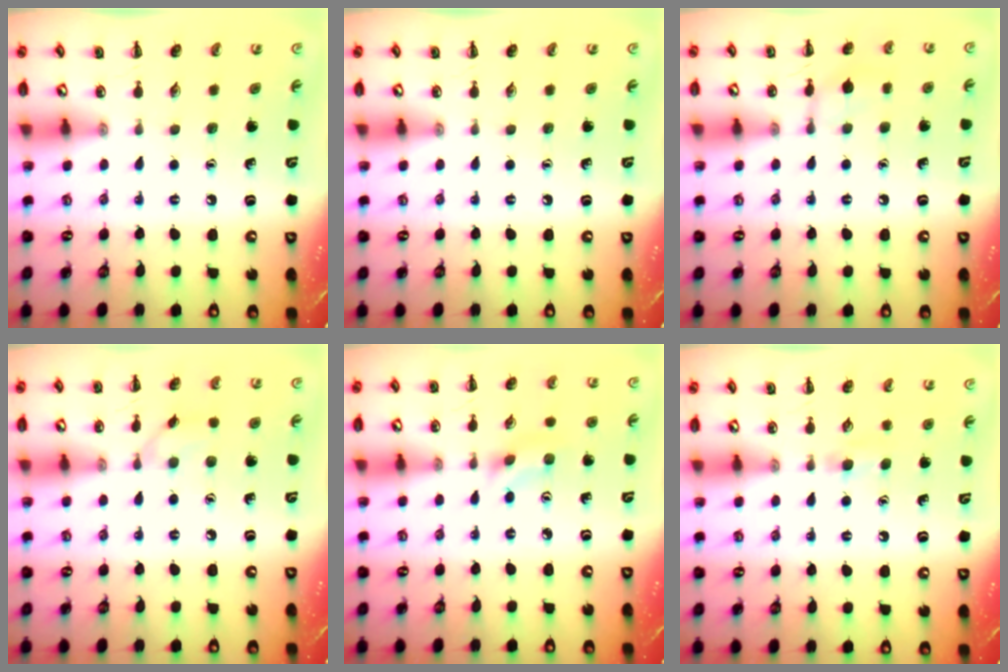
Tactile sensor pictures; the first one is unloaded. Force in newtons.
{"total": 0.0}
{"total": 6.7, "press": 6.5, "slide": 1.3}
{"total": 3.9, "press": 3.6, "slide": 1.6}
{"total": 2.6, "press": 2.4, "slide": 1.0}
{"total": 3.6, "press": 3.3, "slide": 1.5}